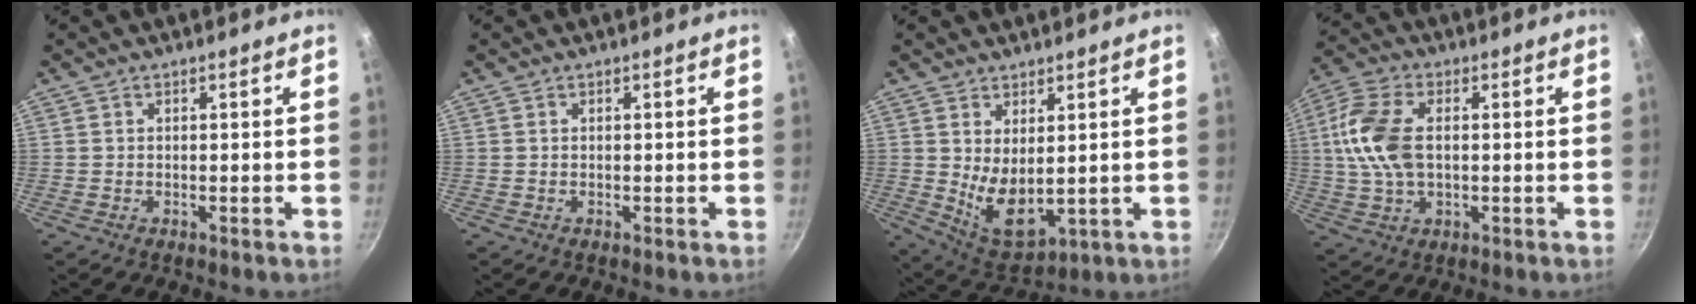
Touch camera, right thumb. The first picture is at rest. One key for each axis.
{"total": 0.0}
{"total": 8.8, "fx": 1.9, "fy": 4.5, "fz": 7.4, "tx": -0.109, "ty": -0.035, "tz": 0.054}
{"total": 12.0, "fx": 0.9, "fy": 7.1, "fz": 9.7, "tx": -0.194, "ty": 0.018, "tz": 0.009}